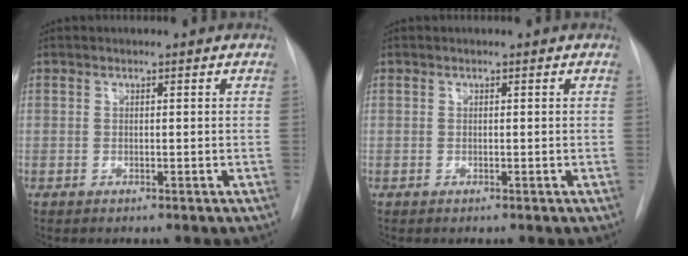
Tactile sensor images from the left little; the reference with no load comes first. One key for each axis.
{"total": 0.0}